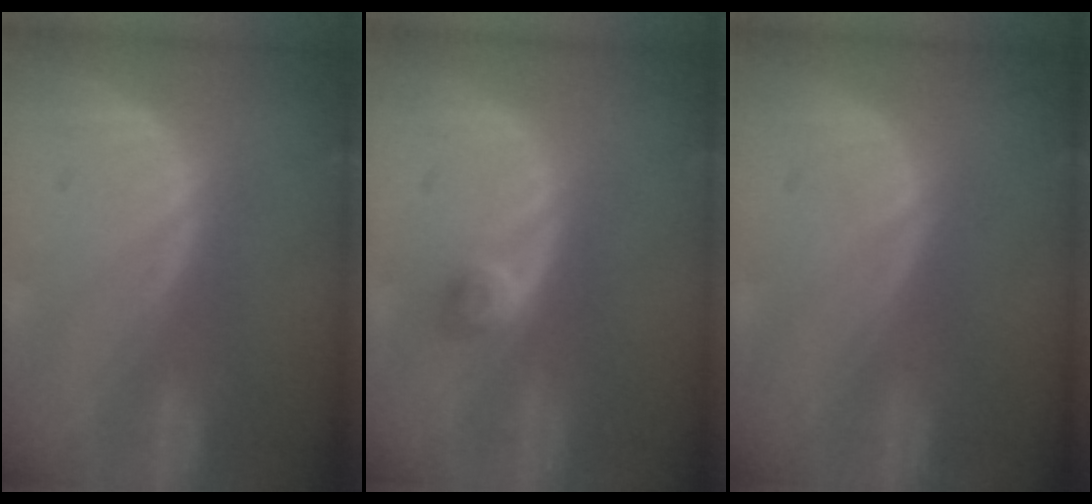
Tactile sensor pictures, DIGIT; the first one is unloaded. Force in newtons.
{"total": 2.6, "press": 2.3, "slide": 1.2}
{"total": 0.0}